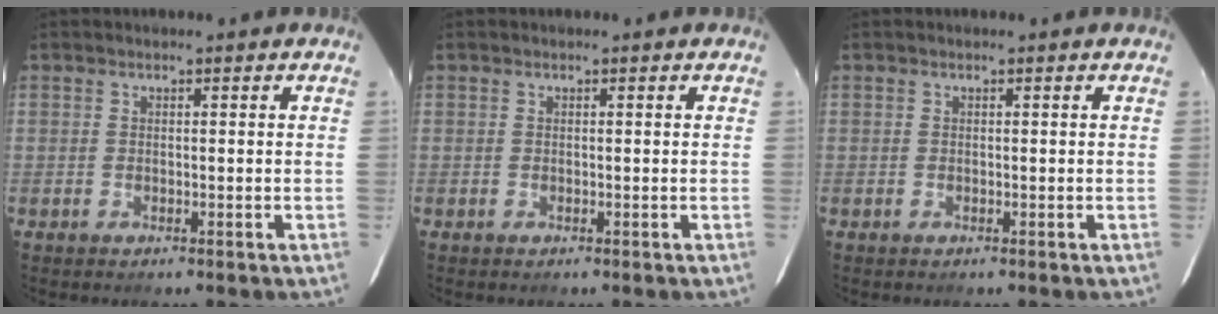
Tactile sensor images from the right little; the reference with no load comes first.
{"total": 0.0}
{"total": 0.0}